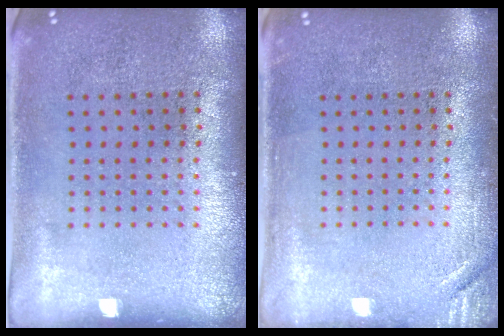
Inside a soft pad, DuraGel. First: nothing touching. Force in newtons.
{"total": 1.5, "press": 1.5, "slide": 0.3}